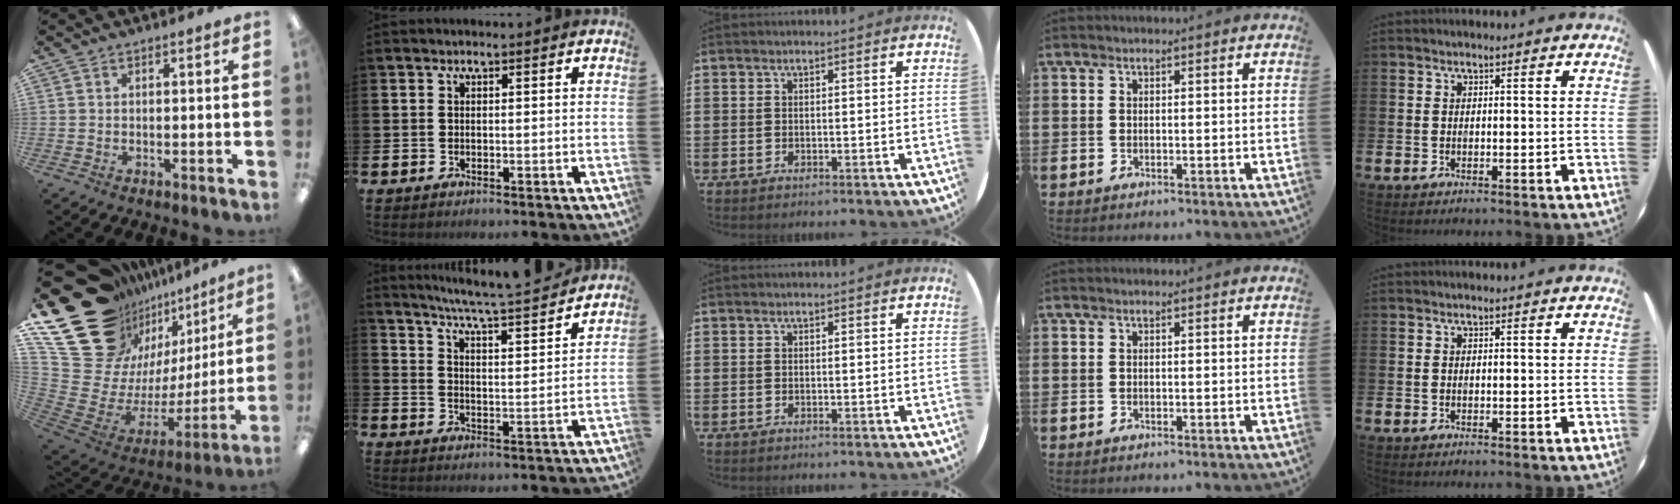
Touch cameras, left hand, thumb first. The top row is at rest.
{"thumb": {"total": 28.0, "force": [15.1, 18.4, 14.7], "torque": [-0.234, -0.121, 0.332]}, "index": {"total": 5.8, "force": [5.6, -0.6, 1.6], "torque": [-0.053, -0.051, 0.091]}}